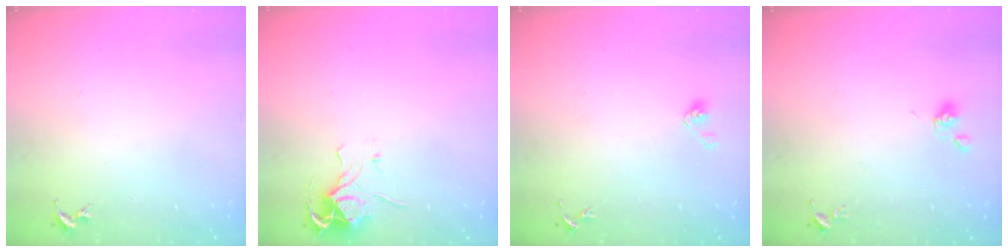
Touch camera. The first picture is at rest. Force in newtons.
{"total": 8.0, "press": 8.0, "slide": 0.6}
{"total": 5.0, "press": 4.4, "slide": 2.3}
{"total": 5.6, "press": 5.6, "slide": 1.0}